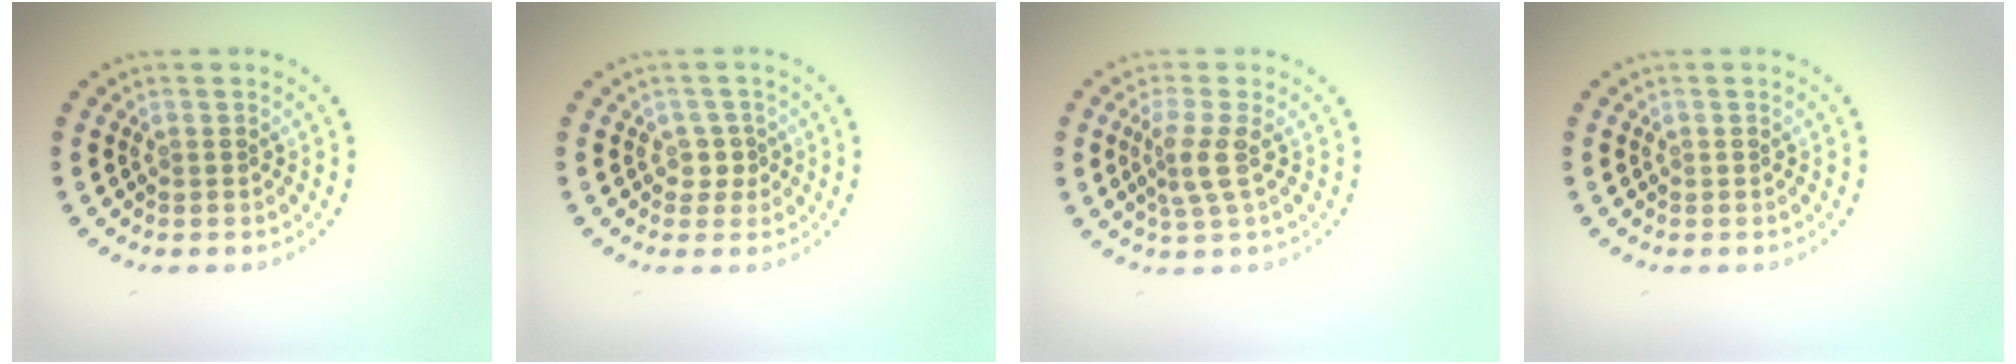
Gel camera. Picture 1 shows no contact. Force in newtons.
{"total": 1.4, "press": 1.0, "slide": 1.0}
{"total": 2.3, "press": 1.7, "slide": 1.6}
{"total": 0.0}